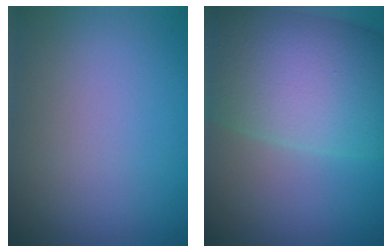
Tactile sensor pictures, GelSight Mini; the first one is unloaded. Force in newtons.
{"total": 13.6, "press": 13.6, "slide": 0.3}